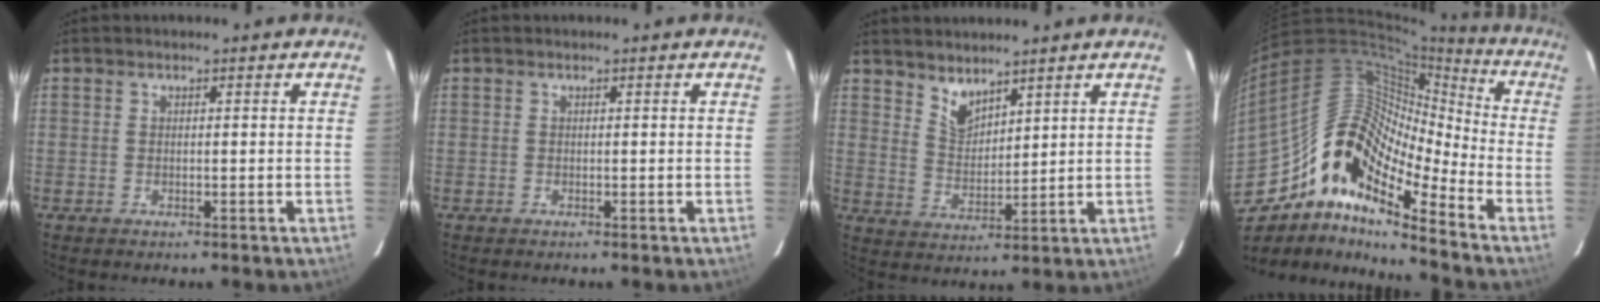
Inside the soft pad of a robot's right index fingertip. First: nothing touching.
{"total": 0.0}
{"total": 5.1, "force": [4.4, 2.0, 1.8], "torque": [-0.026, -0.005, 0.087]}
{"total": 16.1, "force": [-10.5, 5.4, 10.8], "torque": [-0.170, 0.006, -0.215]}